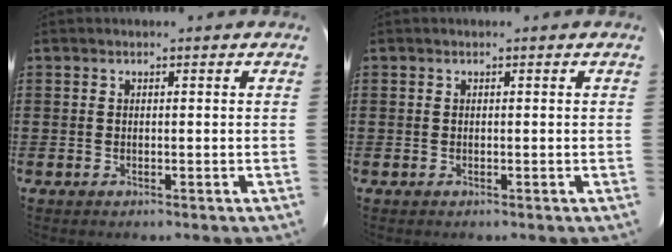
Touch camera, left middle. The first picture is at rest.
{"total": 0.0}